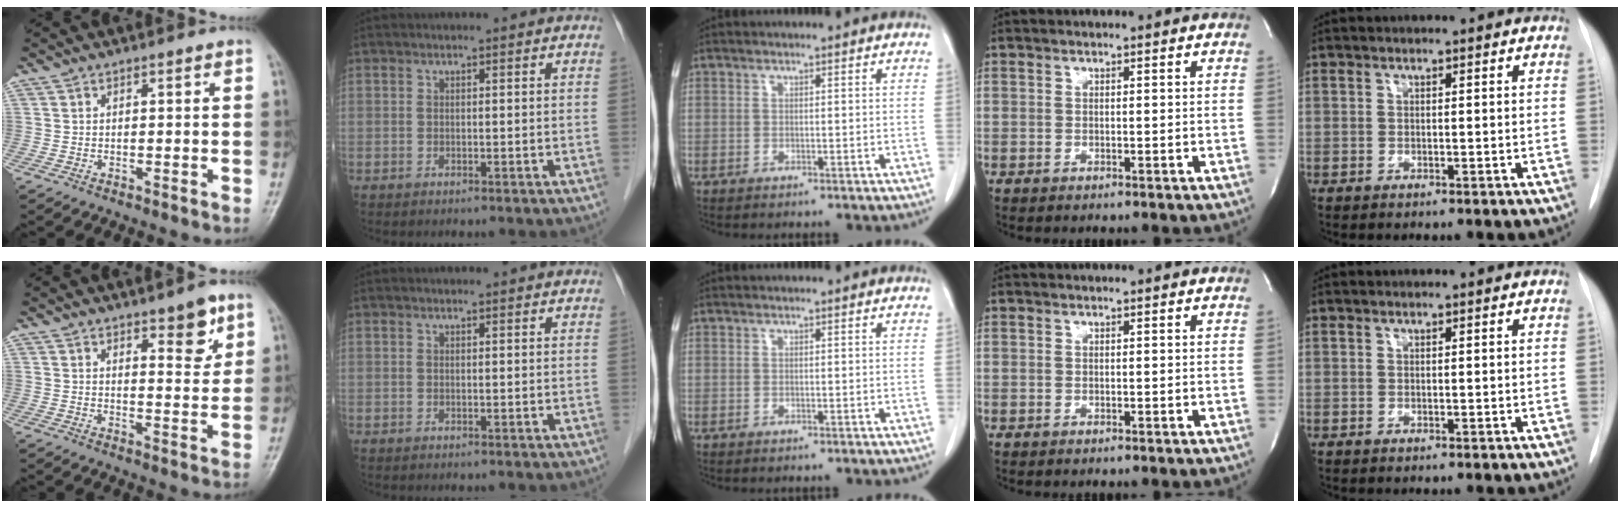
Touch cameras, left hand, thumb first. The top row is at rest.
{"thumb": {"total": 6.8, "force": [3.9, 2.5, 4.9], "torque": [-0.047, -0.025, 0.051]}, "index": {"total": 1.7, "force": [1.6, 0.2, 0.4], "torque": [-0.013, 0.010, 0.016]}}